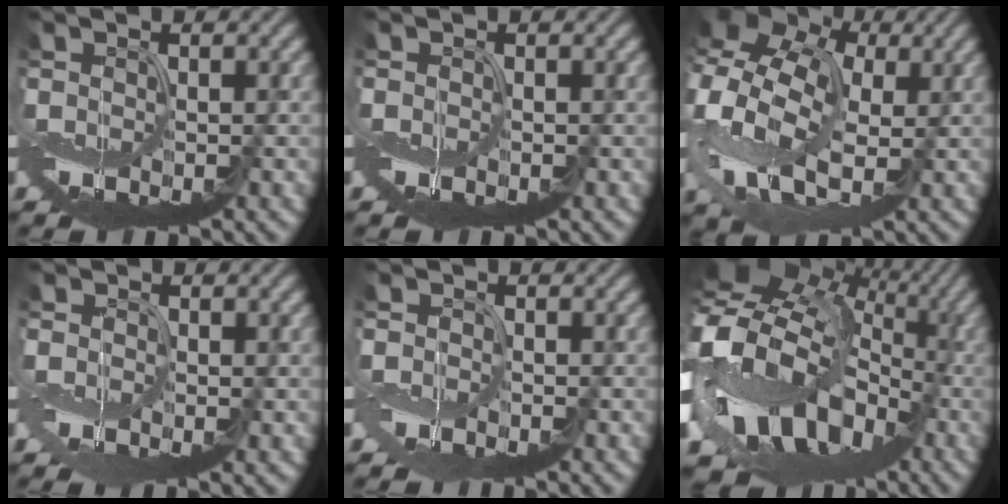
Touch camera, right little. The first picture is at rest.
{"total": 0.0}
{"total": 14.9, "force": [1.8, 11.0, 9.9], "torque": [-0.235, -0.004, 0.026]}
{"total": 2.4, "force": [-0.2, 1.9, 1.5], "torque": [-0.032, -0.006, -0.004]}
{"total": 1.2, "force": [-0.7, 0.8, 0.5], "torque": [-0.009, -0.003, -0.019]}
{"total": 18.5, "force": [-1.3, 14.6, 11.3], "torque": [-0.207, -0.017, -0.009]}